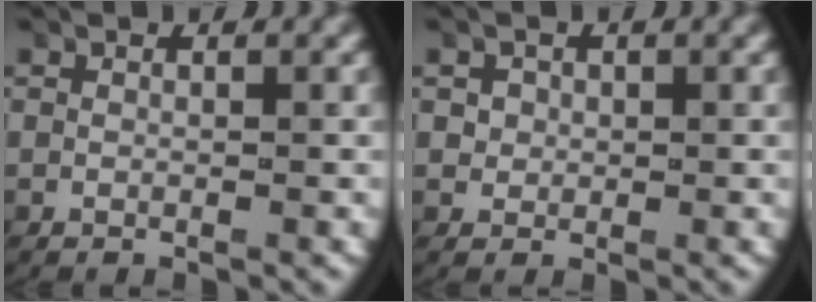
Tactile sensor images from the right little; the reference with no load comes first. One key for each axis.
{"total": 1.5, "fx": 0.2, "fy": 1.4, "fz": 0.5, "tx": -0.014, "ty": -0.004, "tz": 0.005}